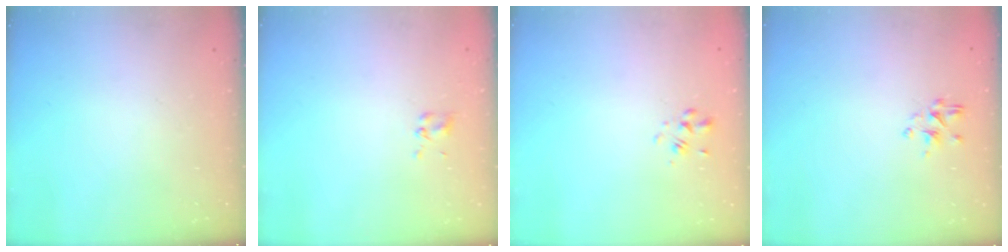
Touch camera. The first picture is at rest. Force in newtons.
{"total": 1.8, "press": 1.6, "slide": 0.8}
{"total": 0.9, "press": 0.7, "slide": 0.6}
{"total": 2.3, "press": 2.1, "slide": 0.7}